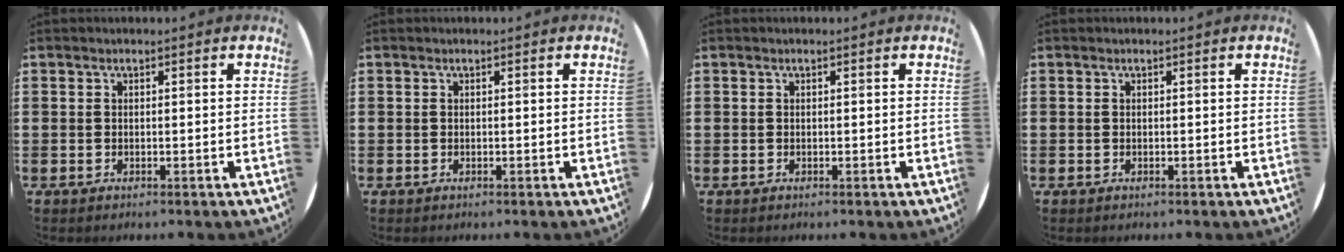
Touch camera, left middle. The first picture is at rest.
{"total": 0.0}
{"total": 0.0}
{"total": 0.0}